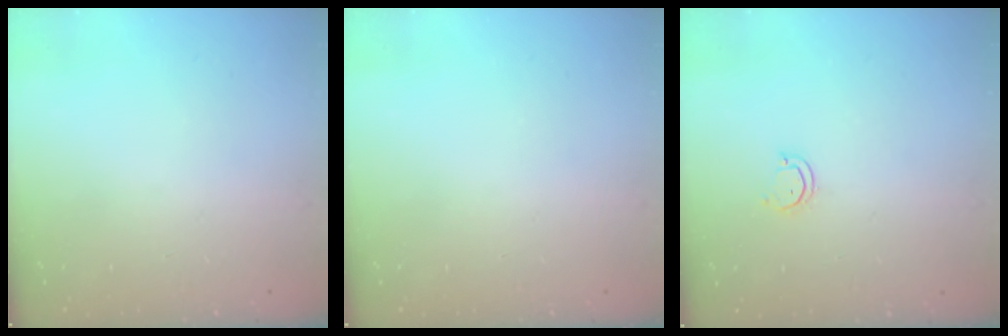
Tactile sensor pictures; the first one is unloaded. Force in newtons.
{"total": 0.0}
{"total": 3.2, "press": 3.2, "slide": 0.2}